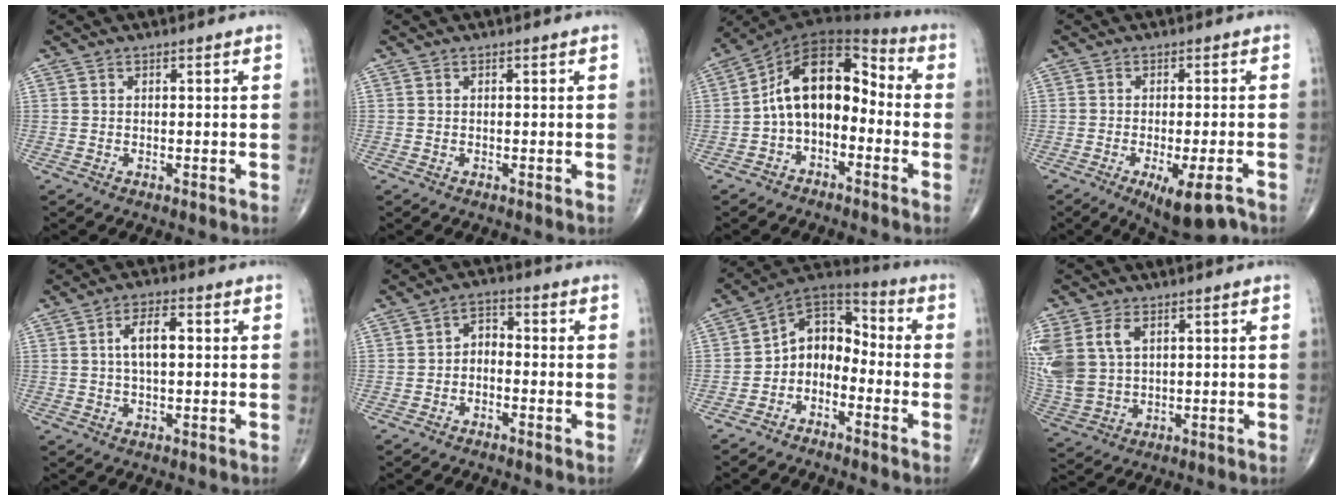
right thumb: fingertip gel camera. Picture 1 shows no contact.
{"total": 0.0}
{"total": 13.4, "force": [-2.0, 8.5, 10.2], "torque": [-0.141, 0.063, -0.048]}
{"total": 8.8, "force": [-5.2, 2.3, 6.7], "torque": [-0.093, 0.003, -0.074]}
{"total": 6.4, "force": [0.9, 2.9, 5.6], "torque": [-0.098, 0.009, 0.013]}
{"total": 3.7, "force": [-1.2, 2.5, 2.4], "torque": [-0.029, 0.026, -0.033]}
{"total": 9.7, "force": [-3.2, 7.1, 5.9], "torque": [-0.064, 0.069, -0.077]}
{"total": 14.0, "force": [4.1, 9.6, 9.3], "torque": [-0.240, 0.001, 0.094]}